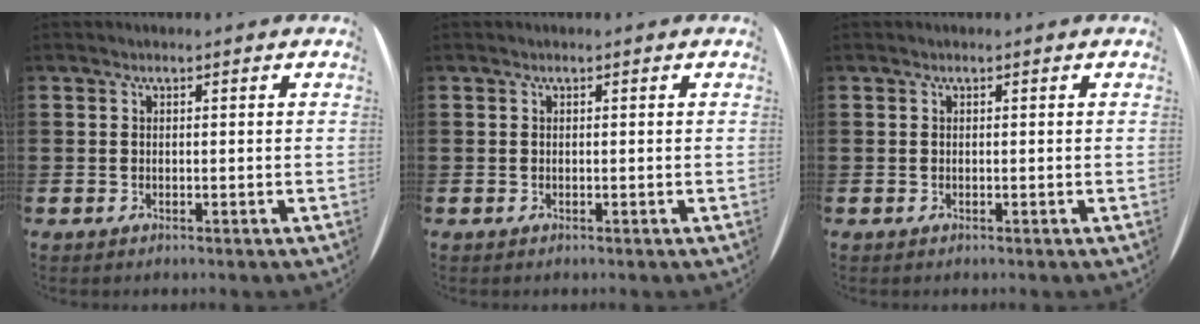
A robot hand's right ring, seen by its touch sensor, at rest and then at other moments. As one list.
[{"total": 0.0}, {"total": 0.0}]